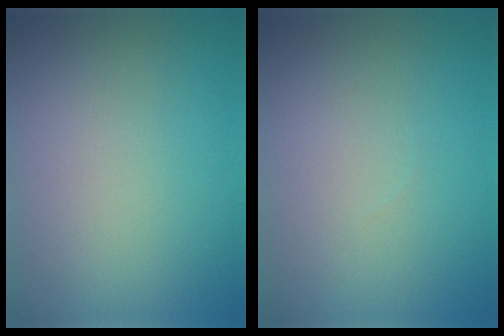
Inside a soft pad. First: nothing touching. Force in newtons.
{"total": 0.5, "press": 0.5, "slide": 0.0}